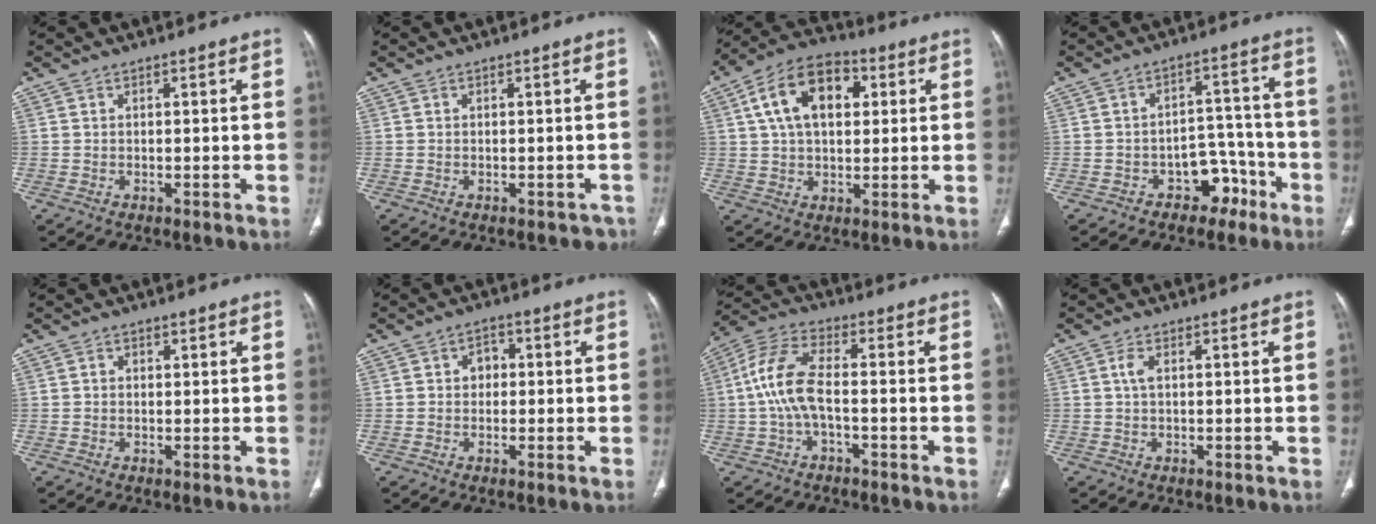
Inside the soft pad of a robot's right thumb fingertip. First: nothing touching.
{"total": 1.8, "force": [-1.2, 1.3, 0.1], "torque": [0.010, 0.012, -0.016]}
{"total": 14.5, "force": [4.0, 9.0, 10.7], "torque": [-0.162, 0.013, 0.060]}
{"total": 7.5, "force": [-4.4, 5.2, 3.1], "torque": [-0.006, 0.060, -0.062]}
{"total": 0.9, "force": [0.2, 0.8, 0.4], "torque": [0.000, 0.001, 0.001]}
{"total": 3.2, "force": [0.1, 2.7, 1.8], "torque": [-0.006, 0.010, -0.006]}
{"total": 9.4, "force": [-1.3, 4.2, 8.4], "torque": [-0.188, 0.033, -0.031]}
{"total": 1.8, "force": [0.3, 0.8, 1.5], "torque": [-0.037, 0.005, 0.007]}